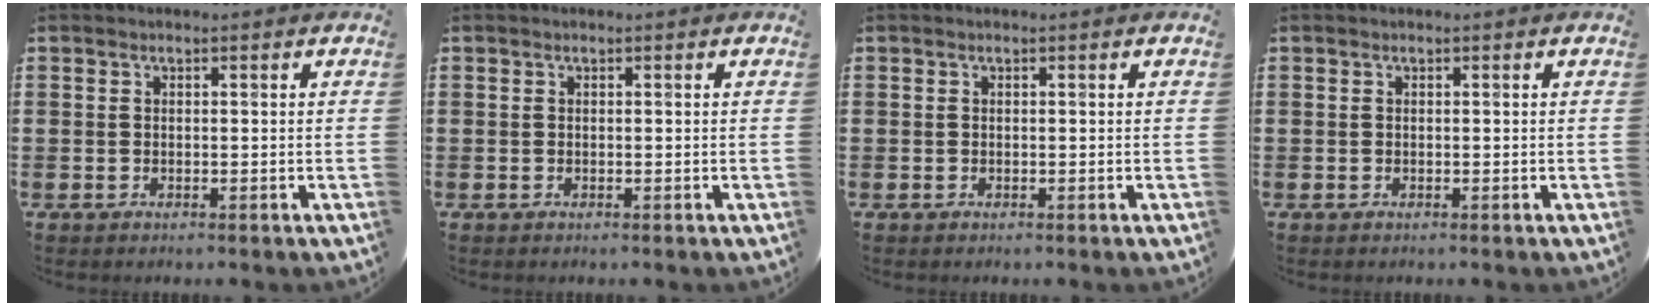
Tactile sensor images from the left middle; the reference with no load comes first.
{"total": 0.0}
{"total": 0.0}
{"total": 0.0}